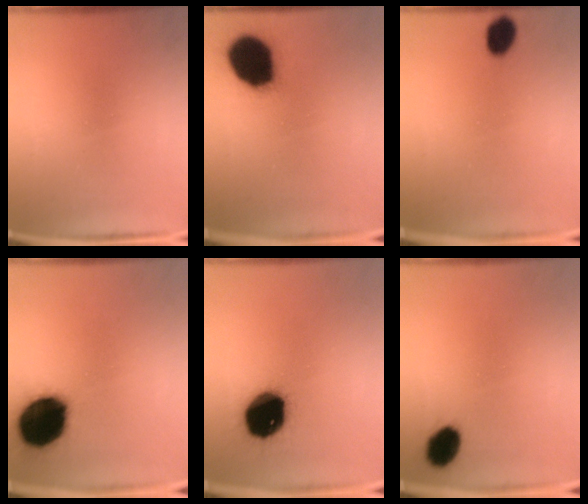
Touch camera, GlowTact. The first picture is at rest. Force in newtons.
{"total": 18.2}
{"total": 5.1}
{"total": 20.1}
{"total": 17.4}
{"total": 6.2}